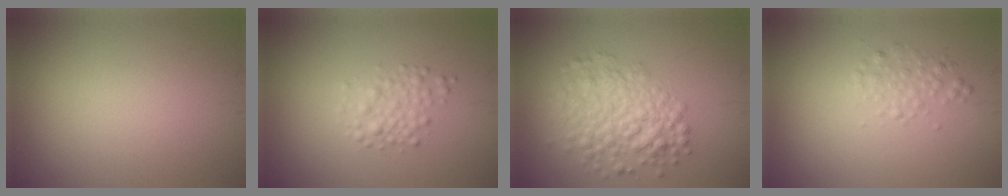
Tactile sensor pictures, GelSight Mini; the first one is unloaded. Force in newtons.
{"total": 2.1, "press": 2.1, "slide": 0.0}
{"total": 5.2, "press": 5.2, "slide": 0.2}
{"total": 1.7, "press": 1.7, "slide": 0.0}